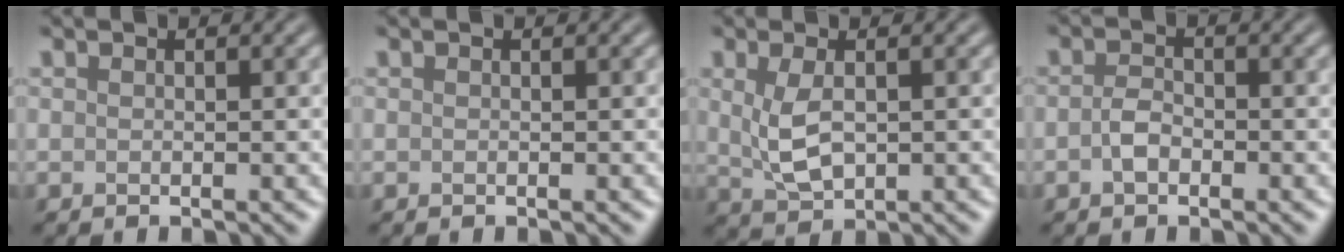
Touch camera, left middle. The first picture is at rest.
{"total": 0.0}
{"total": 3.3, "force": [0.5, 1.8, 2.8], "torque": [-0.065, -0.001, 0.015]}
{"total": 1.8, "force": [-0.6, 1.1, 1.2], "torque": [-0.027, 0.002, -0.016]}